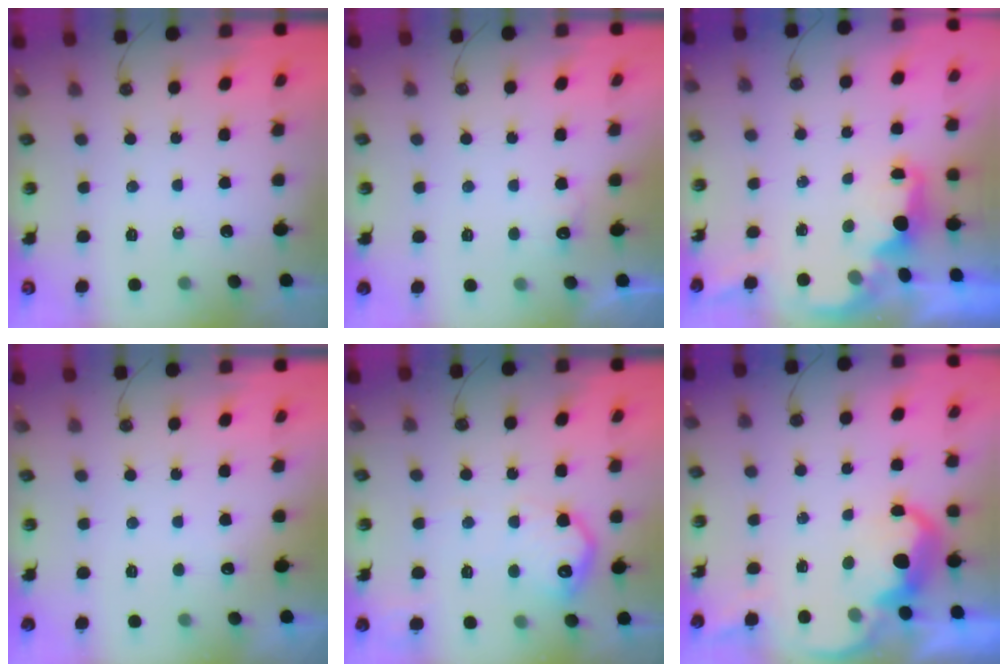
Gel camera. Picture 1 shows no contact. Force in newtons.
{"total": 6.9, "press": 6.8, "slide": 1.2}
{"total": 2.2, "press": 2.1, "slide": 0.8}
{"total": 2.4, "press": 2.2, "slide": 1.0}
{"total": 13.3, "press": 13.3, "slide": 0.7}
{"total": 6.6, "press": 6.5, "slide": 0.6}